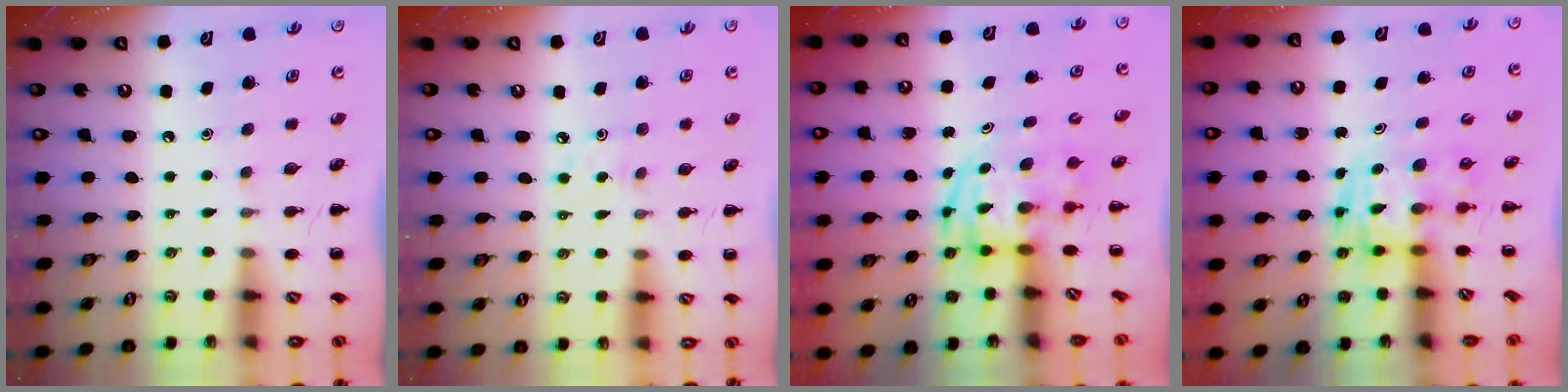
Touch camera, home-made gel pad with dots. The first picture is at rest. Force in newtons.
{"total": 2.7, "press": 2.5, "slide": 0.9}
{"total": 3.7, "press": 3.6, "slide": 0.7}
{"total": 3.6, "press": 3.5, "slide": 0.6}